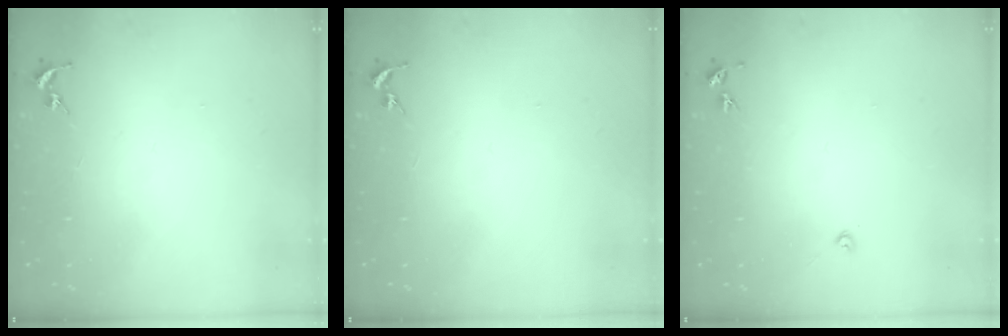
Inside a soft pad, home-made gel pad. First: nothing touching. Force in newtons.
{"total": 0.0}
{"total": 2.2, "press": 2.2, "slide": 0.3}